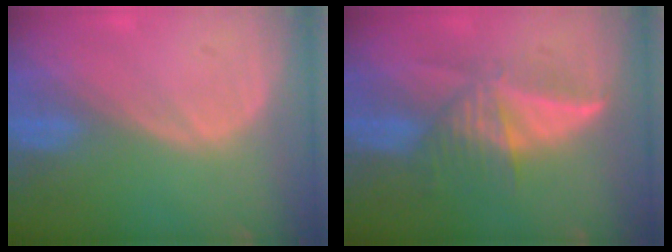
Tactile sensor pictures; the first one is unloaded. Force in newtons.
{"total": 6.0, "press": 5.8, "slide": 1.6}